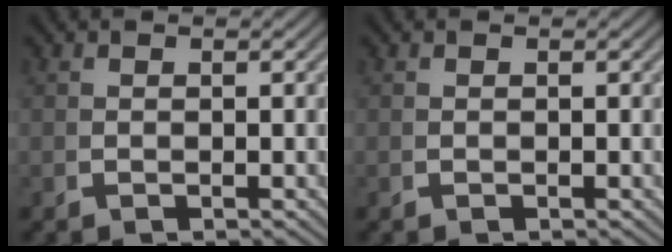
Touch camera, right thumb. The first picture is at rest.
{"total": 0.0}